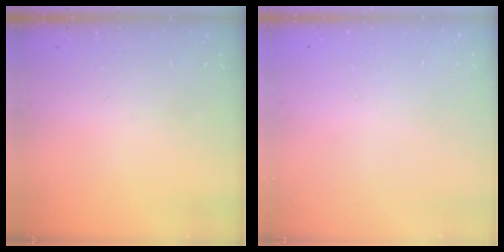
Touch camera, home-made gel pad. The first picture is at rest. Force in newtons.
{"total": 0.0}